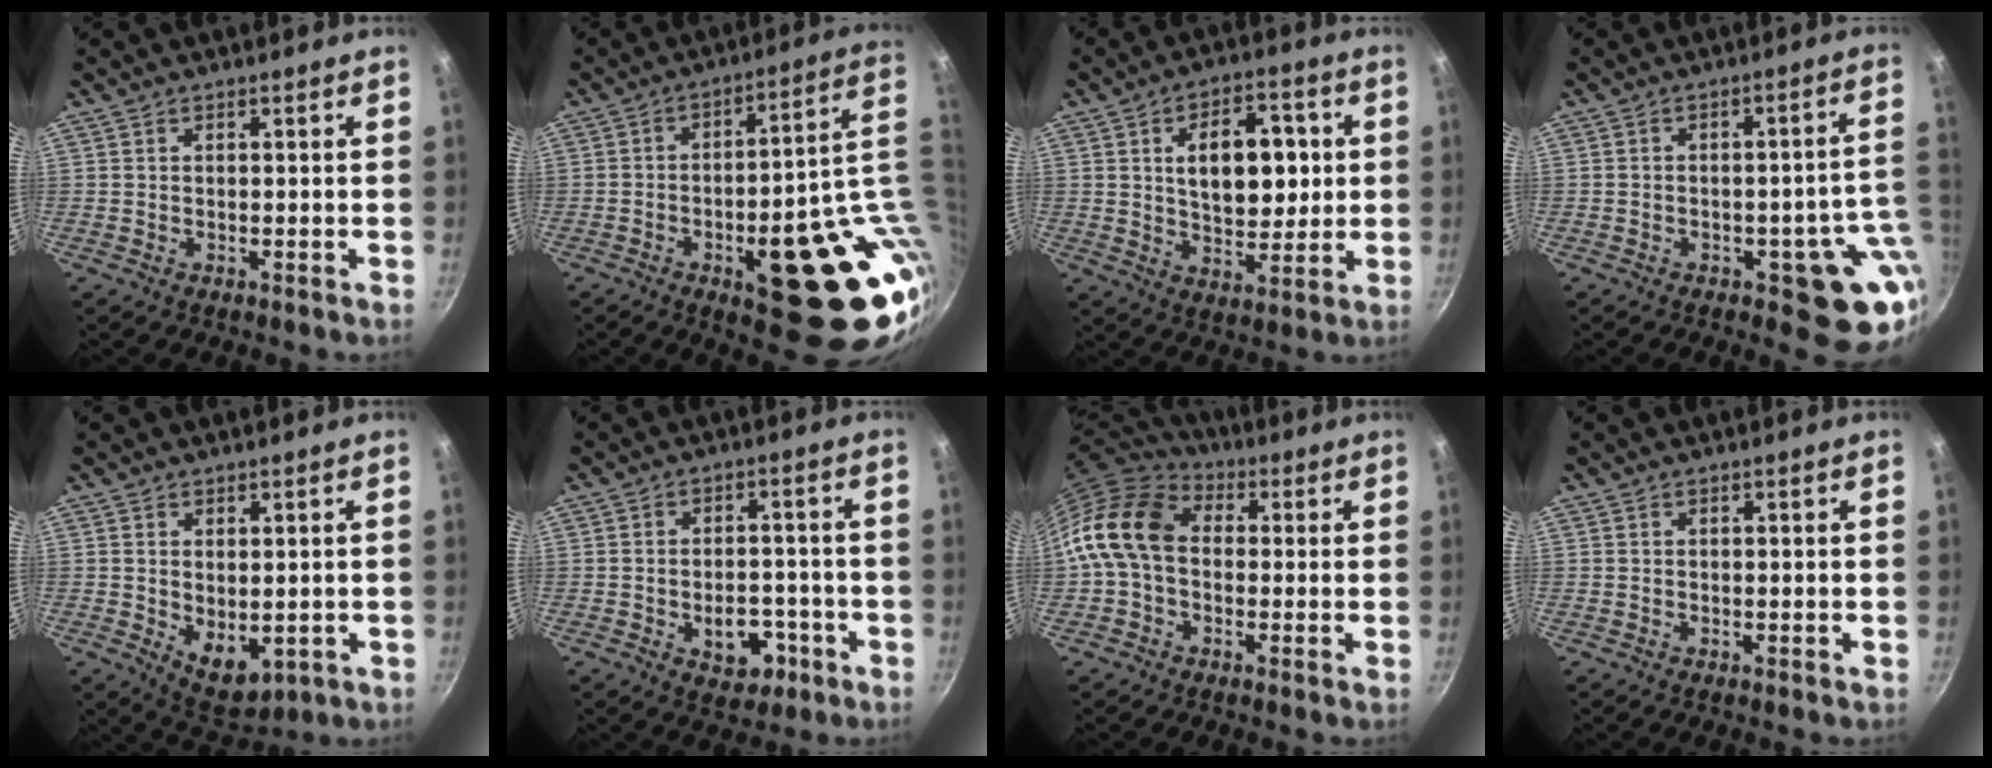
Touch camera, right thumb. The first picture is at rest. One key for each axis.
{"total": 25.0, "fx": -2.0, "fy": 10.2, "fz": 22.8, "tx": -0.236, "ty": 0.003, "tz": -0.005}
{"total": 14.3, "fx": 2.3, "fy": 8.5, "fz": 11.3, "tx": -0.126, "ty": -0.003, "tz": 0.037}
{"total": 11.5, "fx": -2.3, "fy": 5.6, "fz": 9.8, "tx": -0.051, "ty": 0.016, "tz": -0.025}
{"total": 7.0, "fx": -0.2, "fy": 4.4, "fz": 5.4, "tx": -0.067, "ty": -0.017, "tz": 0.014}
{"total": 7.9, "fx": -3.0, "fy": 5.3, "fz": 5.1, "tx": -0.041, "ty": 0.020, "tz": -0.035}
{"total": 14.9, "fx": 0.4, "fy": 10.9, "fz": 10.1, "tx": -0.172, "ty": 0.032, "tz": -0.014}
{"total": 0.0}